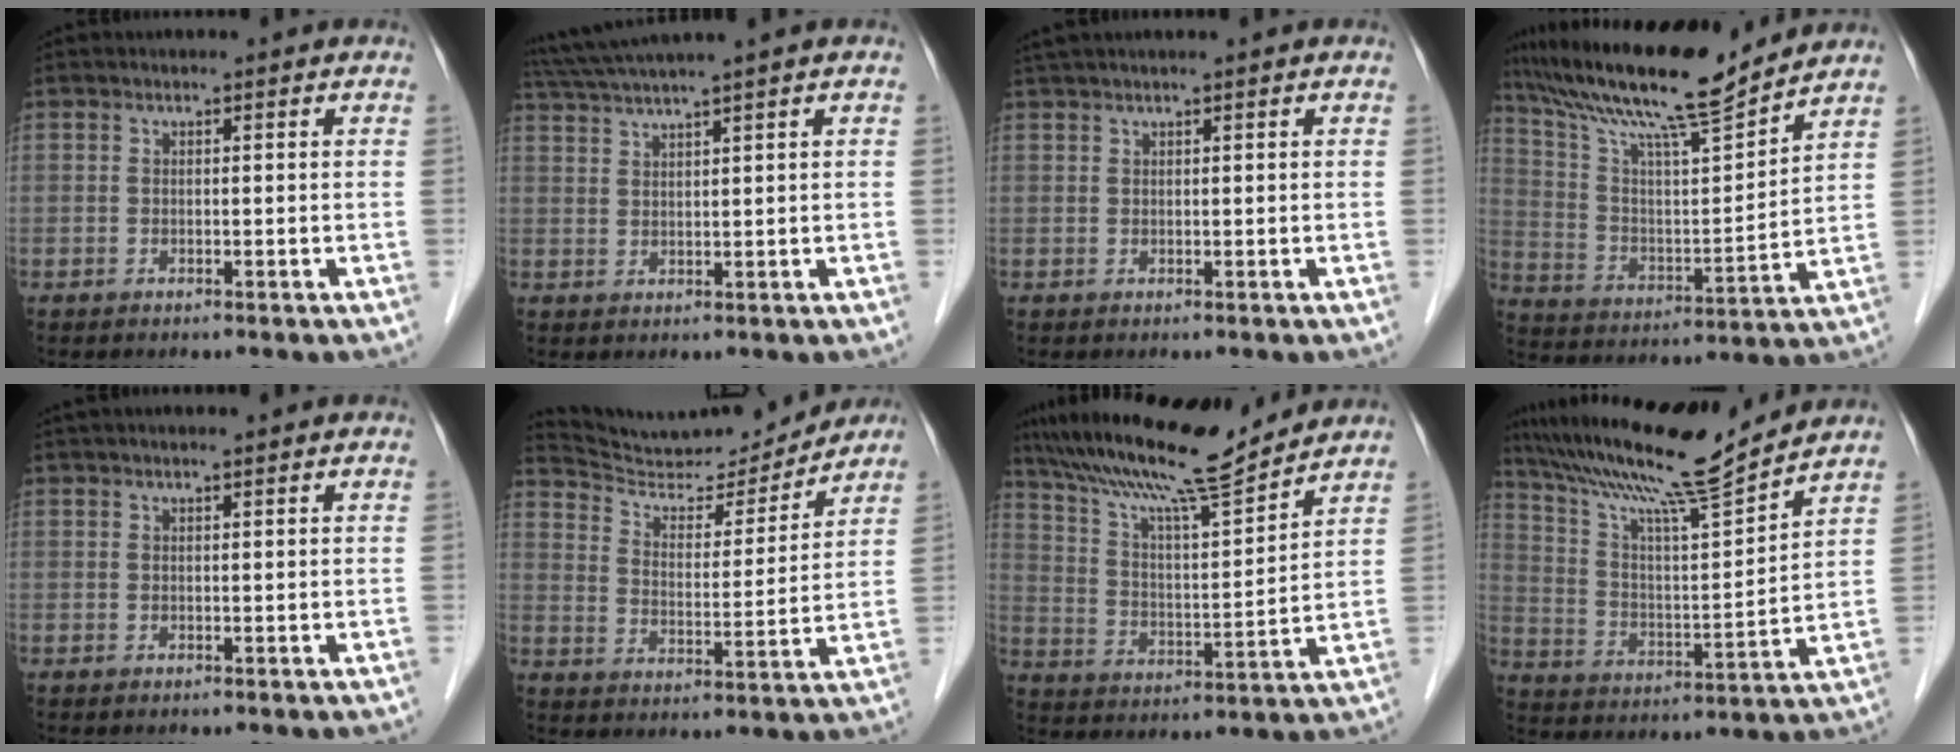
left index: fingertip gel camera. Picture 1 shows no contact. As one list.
[{"total": 6.7, "force": [5.5, -1.6, 3.4], "torque": [-0.063, 0.021, 0.103]}, {"total": 2.5, "force": [2.0, -0.3, 1.6], "torque": [-0.031, 0.025, 0.042]}, {"total": 18.0, "force": [15.4, 0.7, 9.2], "torque": [-0.170, 0.007, 0.266]}, {"total": 2.5, "force": [2.0, -0.1, 1.5], "torque": [-0.020, 0.024, 0.034]}, {"total": 14.0, "force": [13.6, 1.8, 2.6], "torque": [-0.050, 0.000, 0.221]}, {"total": 16.0, "force": [14.2, 0.5, 7.4], "torque": [-0.138, 0.007, 0.242]}, {"total": 17.2, "force": [15.1, -0.5, 8.2], "torque": [-0.151, 0.004, 0.257]}]